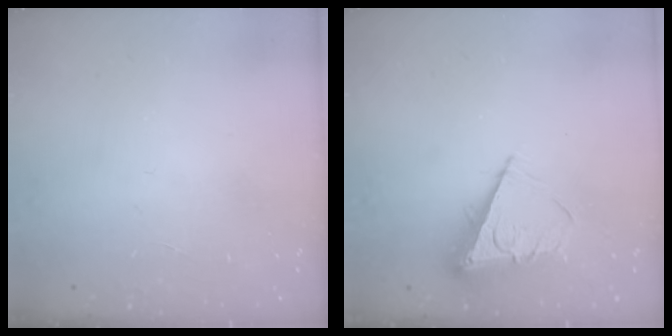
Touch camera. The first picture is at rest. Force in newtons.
{"total": 8.9, "press": 8.9, "slide": 0.4}